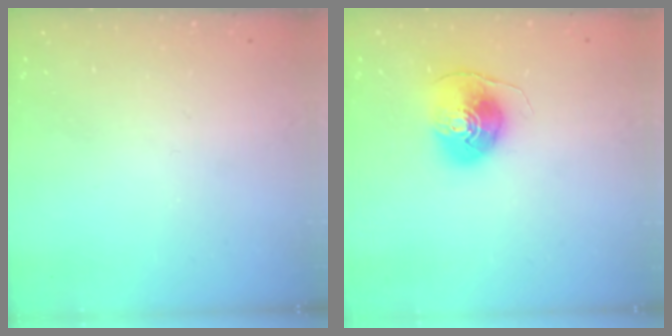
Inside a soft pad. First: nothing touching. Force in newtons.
{"total": 8.8, "press": 8.7, "slide": 1.0}